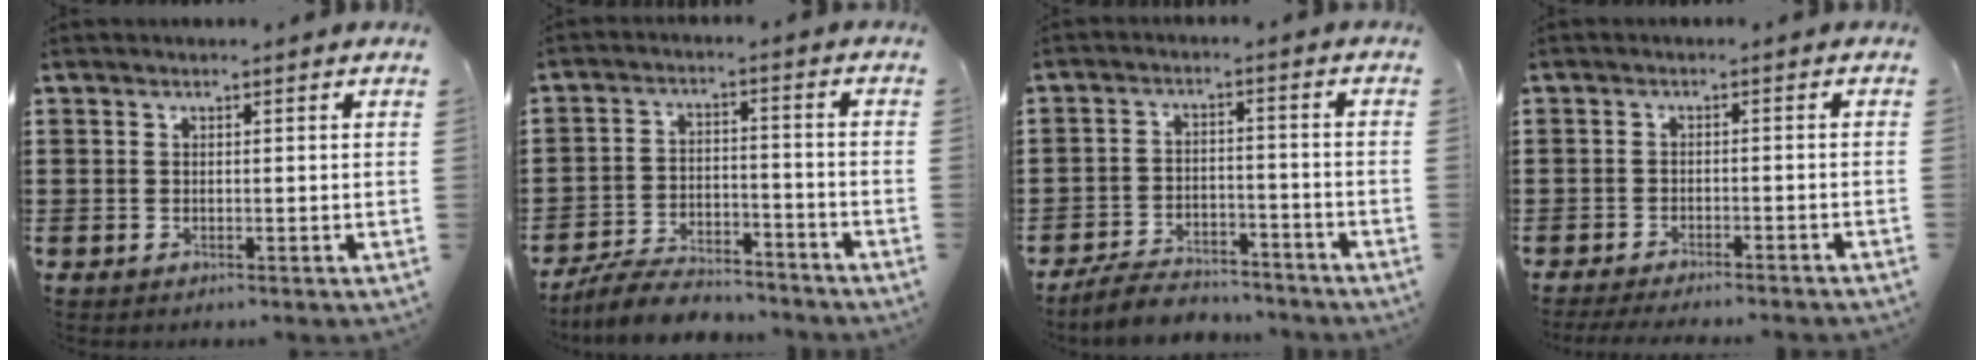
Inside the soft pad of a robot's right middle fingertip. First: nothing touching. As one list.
[{"total": 7.0, "force": [-6.6, 1.3, 2.1], "torque": [-0.040, 0.011, -0.127]}, {"total": 5.3, "force": [-5.1, 1.1, 1.1], "torque": [-0.023, 0.009, -0.101]}, {"total": 2.3, "force": [-2.2, -0.1, 0.6], "torque": [-0.010, 0.001, -0.045]}]